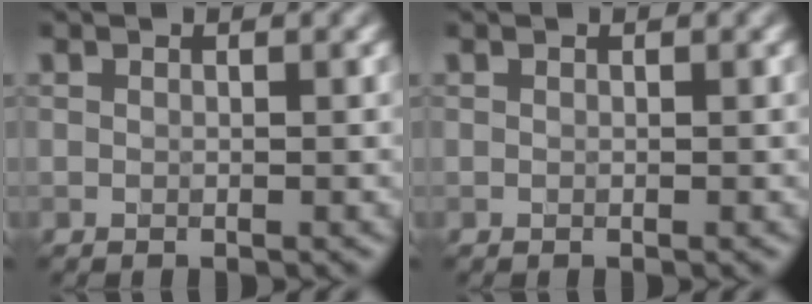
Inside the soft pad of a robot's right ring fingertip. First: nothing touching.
{"total": 0.0}